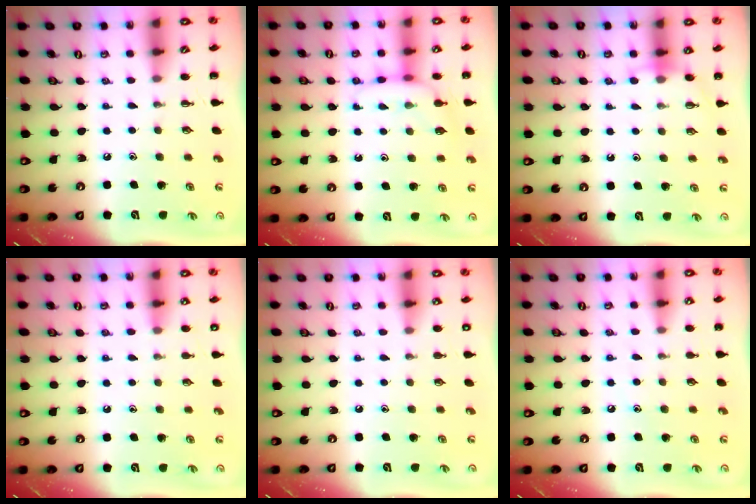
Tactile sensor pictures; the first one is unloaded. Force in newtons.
{"total": 8.1, "press": 8.0, "slide": 1.6}
{"total": 5.3, "press": 5.1, "slide": 1.4}
{"total": 8.8, "press": 8.5, "slide": 2.3}
{"total": 1.4, "press": 1.4, "slide": 0.1}
{"total": 5.9, "press": 5.7, "slide": 1.7}